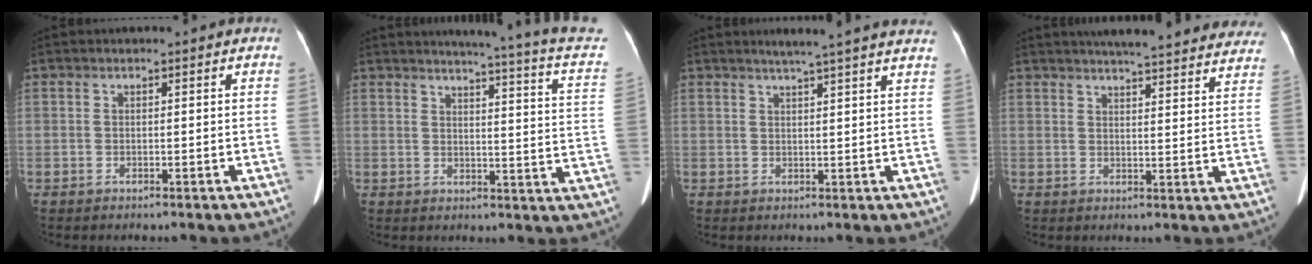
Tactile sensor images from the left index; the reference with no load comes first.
{"total": 17.0, "force": [14.7, -1.0, 8.4], "torque": [-0.116, -0.079, 0.147]}
{"total": 12.6, "force": [10.9, -0.3, 6.2], "torque": [-0.089, 0.007, 0.122]}
{"total": 26.3, "force": [23.9, 3.6, 10.3], "torque": [-0.141, -0.042, 0.273]}